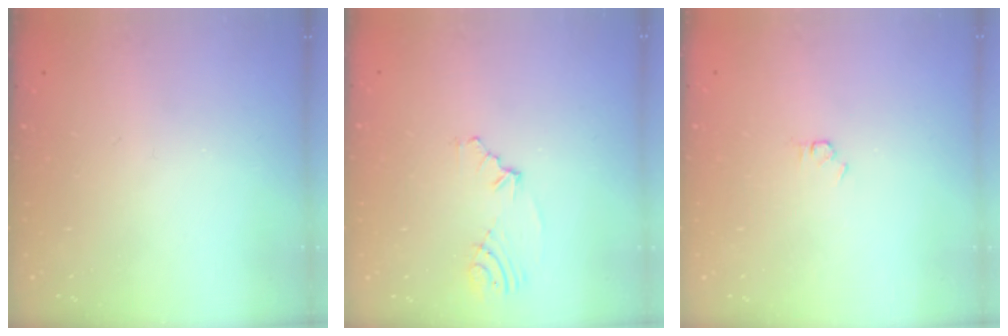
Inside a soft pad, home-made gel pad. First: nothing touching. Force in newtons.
{"total": 4.8, "press": 1.7, "slide": 4.5}
{"total": 1.5, "press": 1.5, "slide": 0.2}